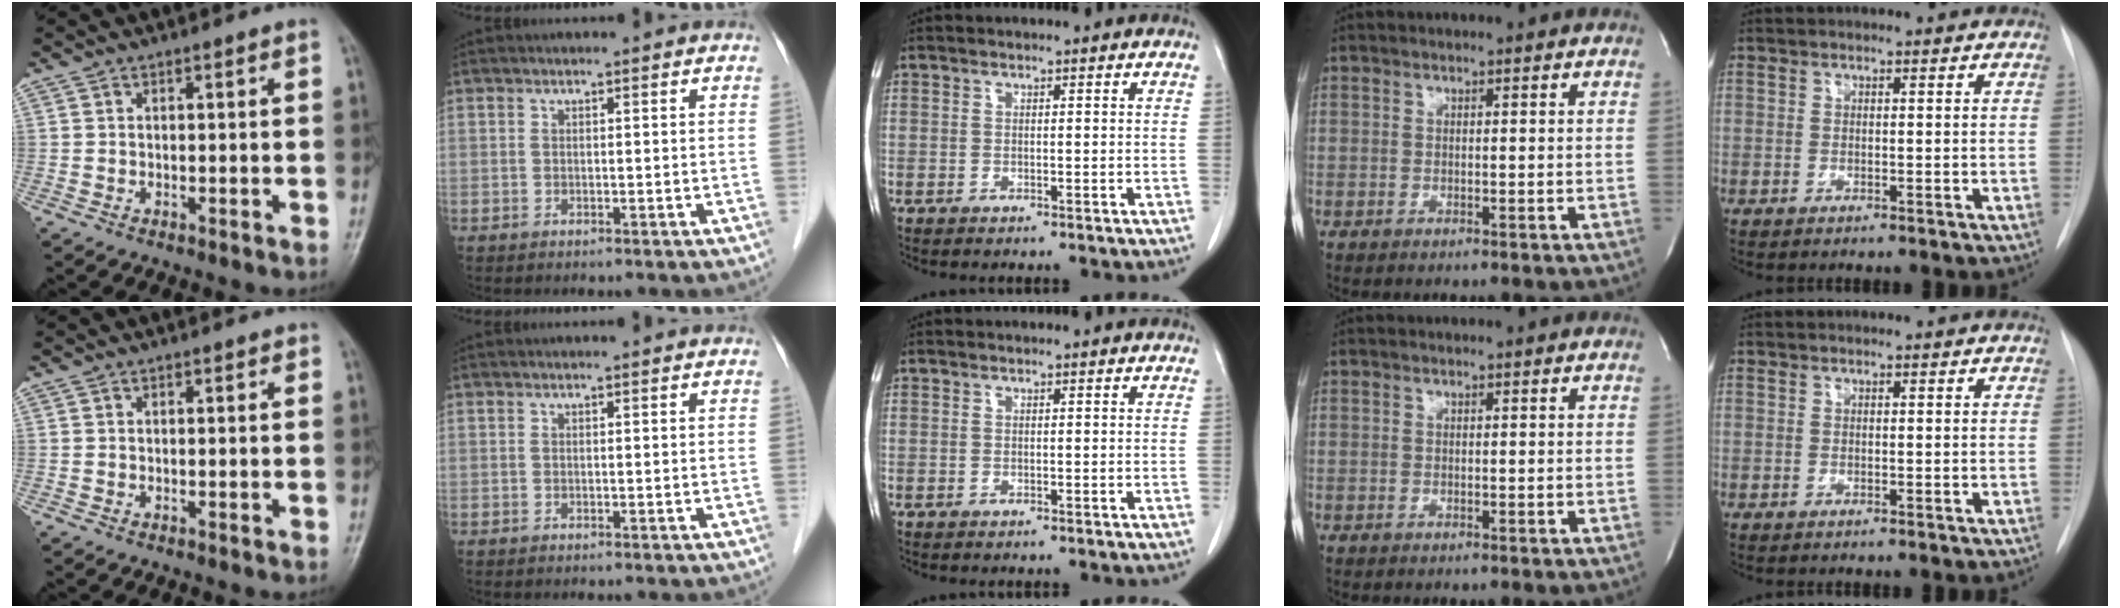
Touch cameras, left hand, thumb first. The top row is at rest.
{}